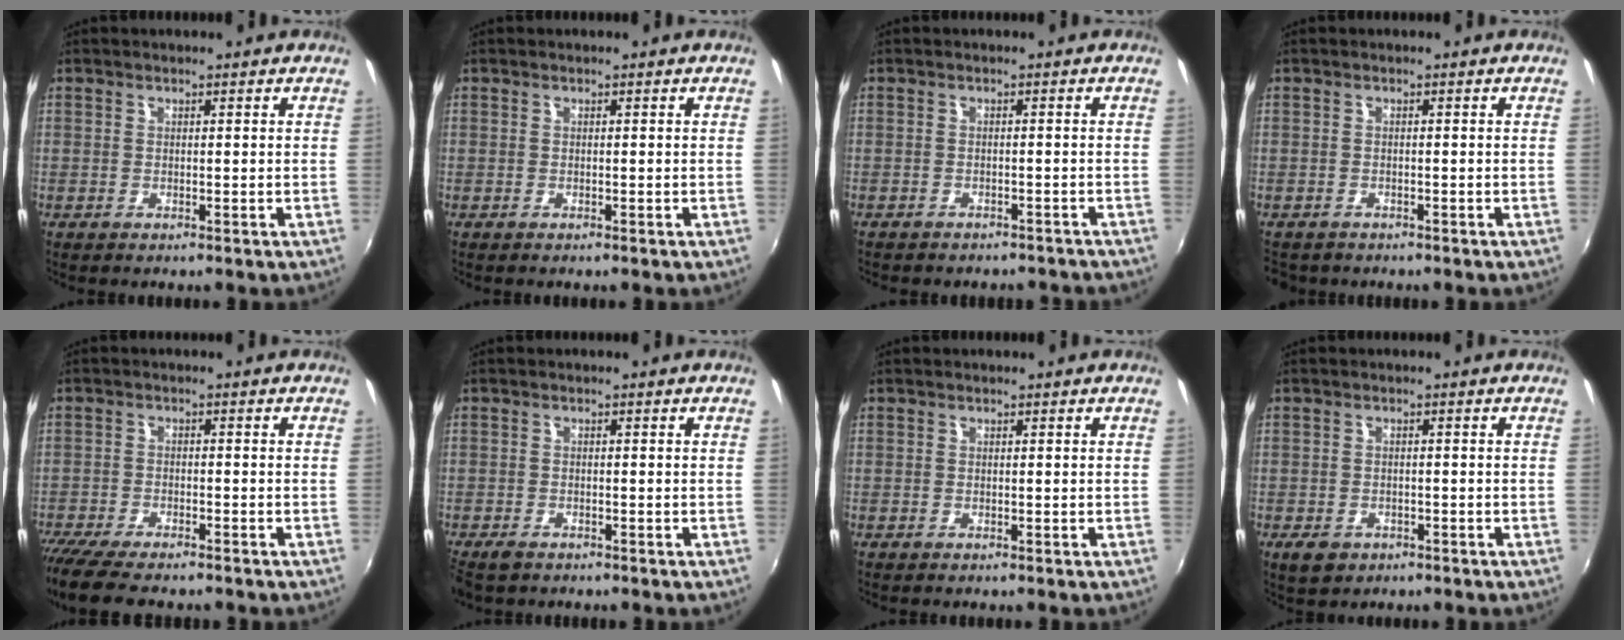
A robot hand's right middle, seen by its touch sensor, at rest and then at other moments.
{"total": 0.0}
{"total": 6.8, "force": [-6.1, 2.2, 2.0], "torque": [-0.045, -0.007, -0.072]}
{"total": 2.4, "force": [-1.9, 1.4, 0.5], "torque": [-0.016, -0.008, -0.029]}
{"total": 10.0, "force": [-8.6, 1.8, 4.6], "torque": [-0.114, -0.040, -0.150]}
{"total": 3.1, "force": [-2.4, 1.4, 1.4], "torque": [-0.039, -0.011, -0.044]}
{"total": 0.0}
{"total": 3.9, "force": [-2.2, 2.7, 1.8], "torque": [-0.042, -0.005, -0.030]}